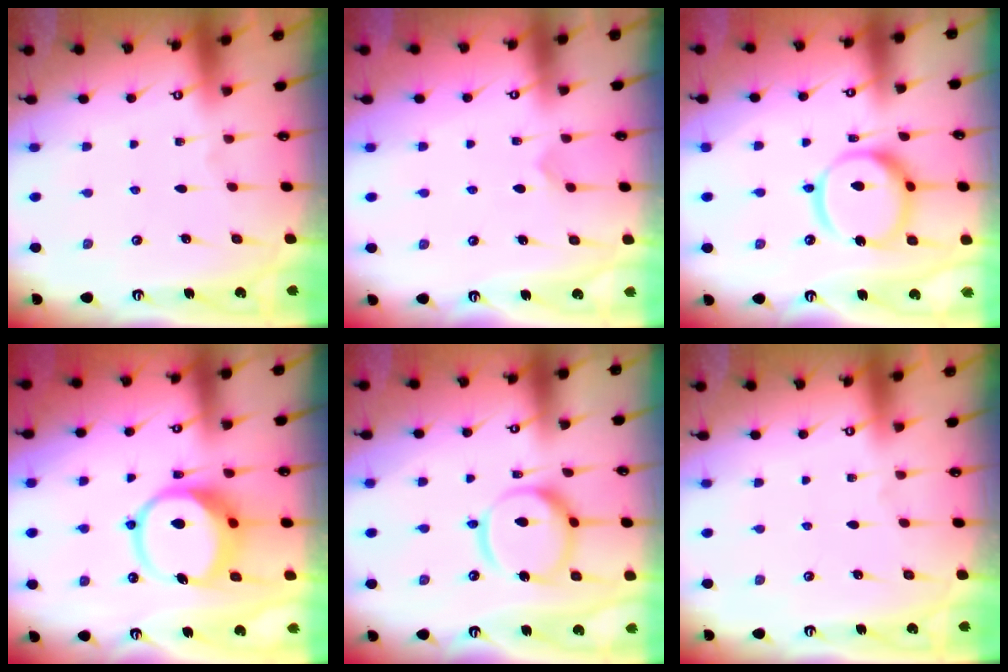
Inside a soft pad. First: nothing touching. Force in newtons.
{"total": 4.2, "press": 4.2, "slide": 0.4}
{"total": 13.9, "press": 13.8, "slide": 1.5}
{"total": 12.4, "press": 12.3, "slide": 1.7}
{"total": 16.1, "press": 16.0, "slide": 1.6}
{"total": 0.0}